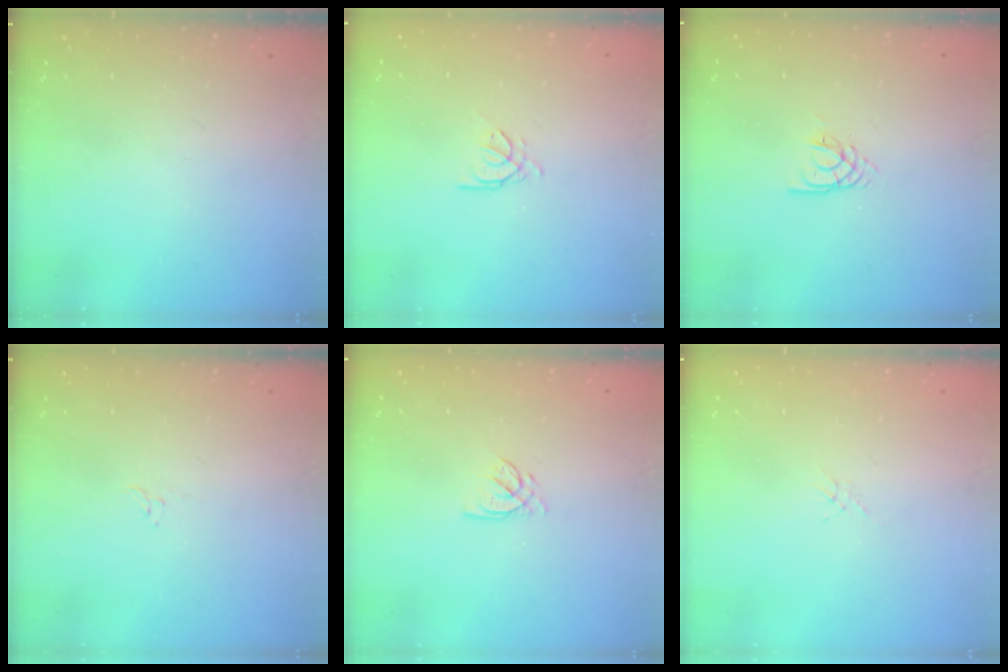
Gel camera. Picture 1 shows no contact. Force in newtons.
{"total": 0.7, "press": 0.6, "slide": 0.3}
{"total": 3.2, "press": 3.1, "slide": 0.4}
{"total": 4.6, "press": 4.6, "slide": 0.4}
{"total": 2.2, "press": 2.2, "slide": 0.3}
{"total": 1.3, "press": 1.2, "slide": 0.3}